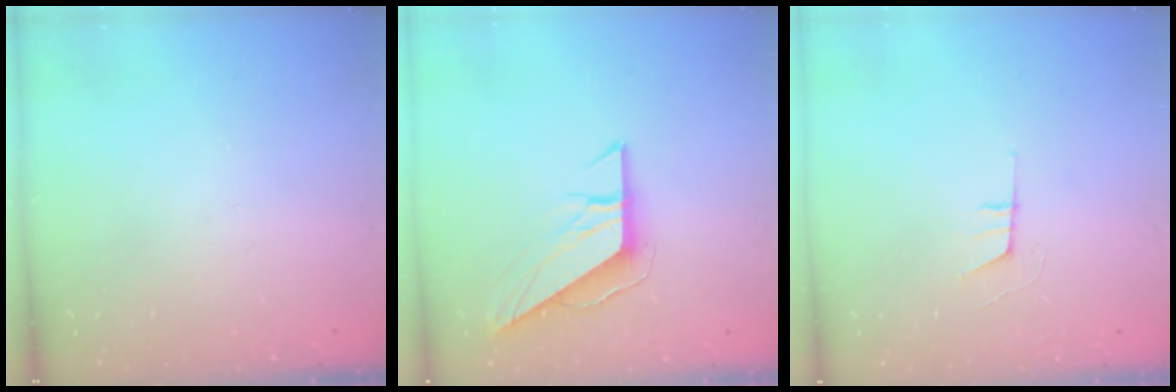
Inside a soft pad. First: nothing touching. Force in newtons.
{"total": 8.3, "press": 8.3, "slide": 0.2}
{"total": 6.1, "press": 5.2, "slide": 3.1}